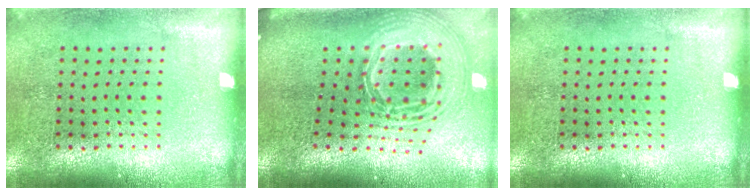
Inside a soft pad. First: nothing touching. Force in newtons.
{"total": 2.8, "press": 2.0, "slide": 2.0}
{"total": 0.0}